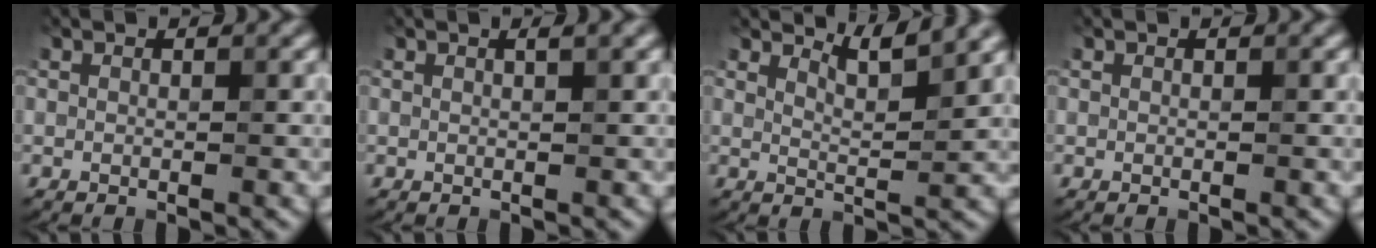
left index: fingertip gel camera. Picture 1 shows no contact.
{"total": 1.3, "force": [0.6, 0.4, 1.1], "torque": [-0.011, 0.004, 0.004]}
{"total": 2.7, "force": [2.5, 0.3, 1.1], "torque": [-0.017, -0.004, 0.038]}
{"total": 0.0}